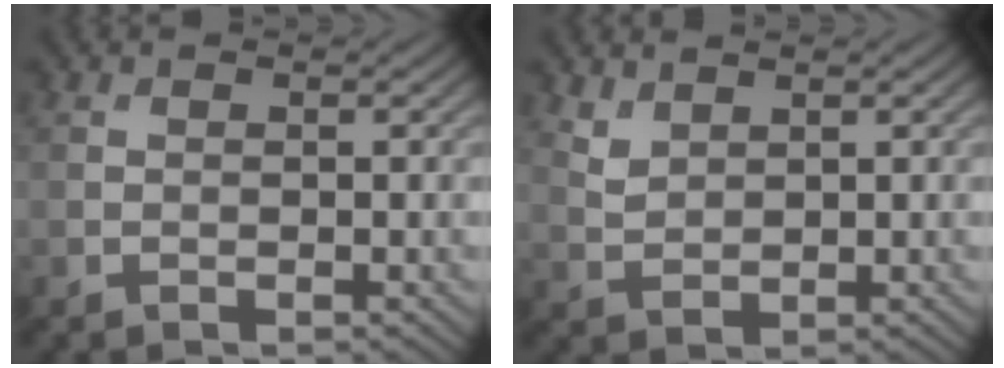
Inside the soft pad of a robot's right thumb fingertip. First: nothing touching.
{"total": 2.3, "force": [1.9, 1.0, 1.0], "torque": [-0.029, -0.002, 0.047]}